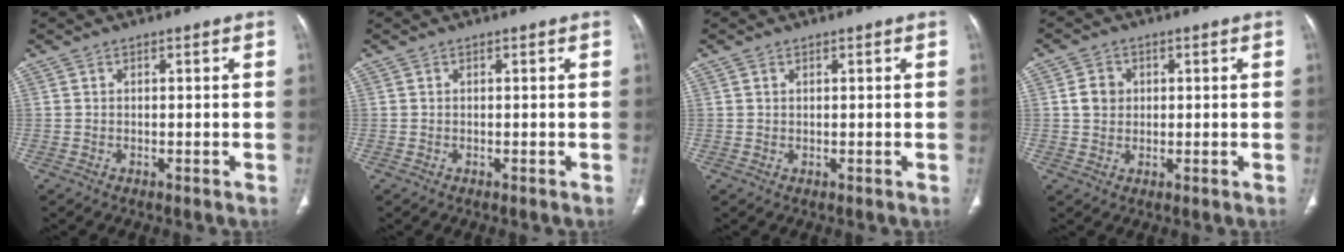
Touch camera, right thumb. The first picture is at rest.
{"total": 0.0}
{"total": 0.7, "force": [0.4, 0.4, 0.3], "torque": [-0.005, -0.002, 0.007]}
{"total": 4.0, "force": [0.7, 3.5, 1.7], "torque": [-0.016, 0.002, 0.011]}